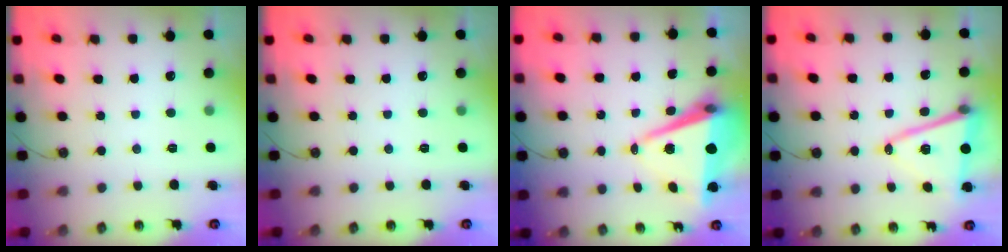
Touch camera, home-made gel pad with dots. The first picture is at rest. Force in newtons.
{"total": 0.0}
{"total": 10.1, "press": 9.2, "slide": 4.1}
{"total": 13.3, "press": 12.7, "slide": 3.9}